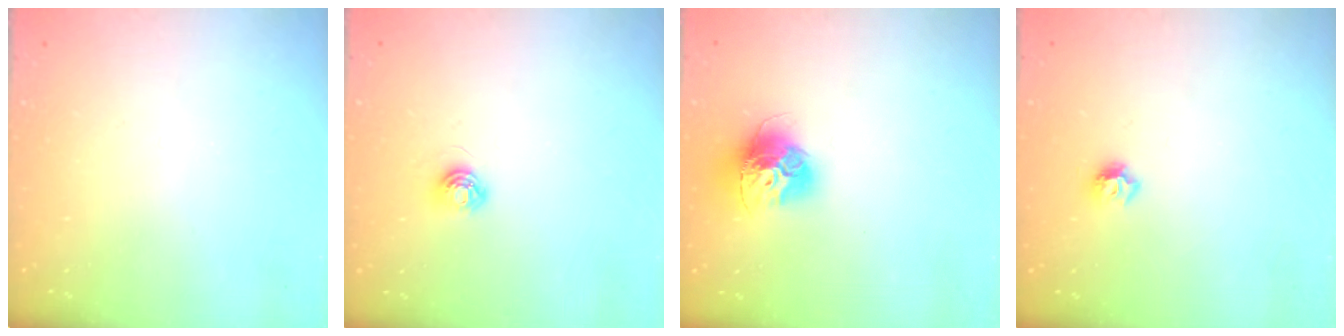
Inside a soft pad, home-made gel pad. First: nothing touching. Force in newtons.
{"total": 5.0, "press": 4.9, "slide": 0.6}
{"total": 13.8, "press": 13.8, "slide": 1.3}
{"total": 6.5, "press": 6.5, "slide": 0.8}